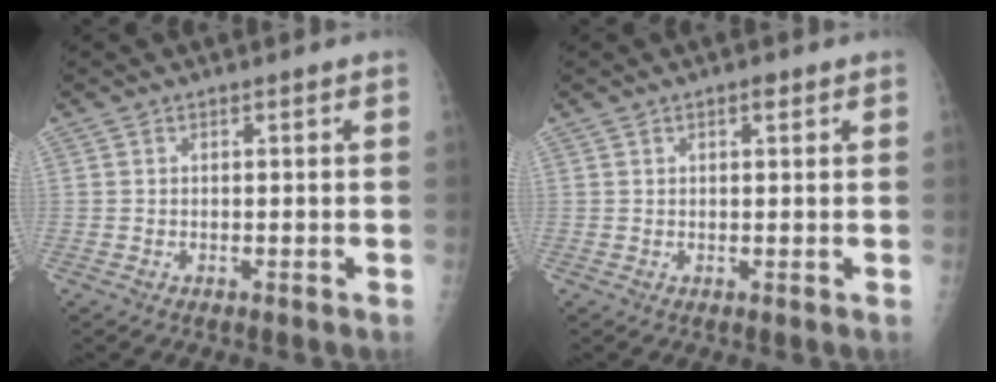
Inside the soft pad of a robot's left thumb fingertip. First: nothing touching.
{"total": 1.5, "force": [0.8, 0.8, 1.0], "torque": [-0.011, -0.001, 0.011]}